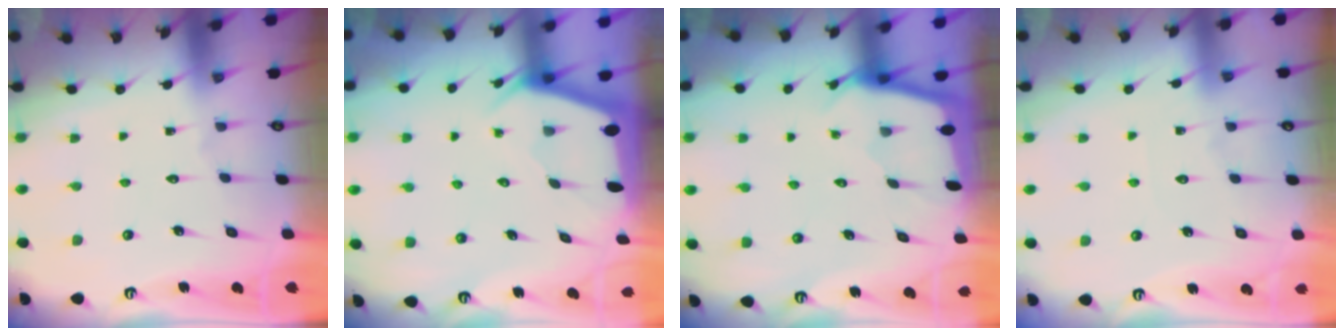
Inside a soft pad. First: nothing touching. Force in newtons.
{"total": 2.0, "press": 2.0, "slide": 0.3}
{"total": 1.6, "press": 1.6, "slide": 0.2}
{"total": 2.4, "press": 2.4, "slide": 0.4}